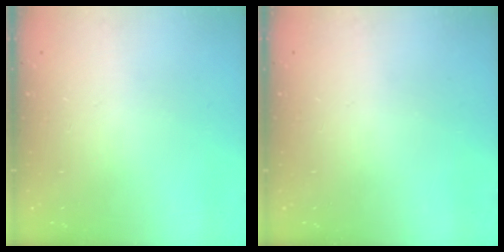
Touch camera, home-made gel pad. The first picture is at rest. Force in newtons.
{"total": 0.0}